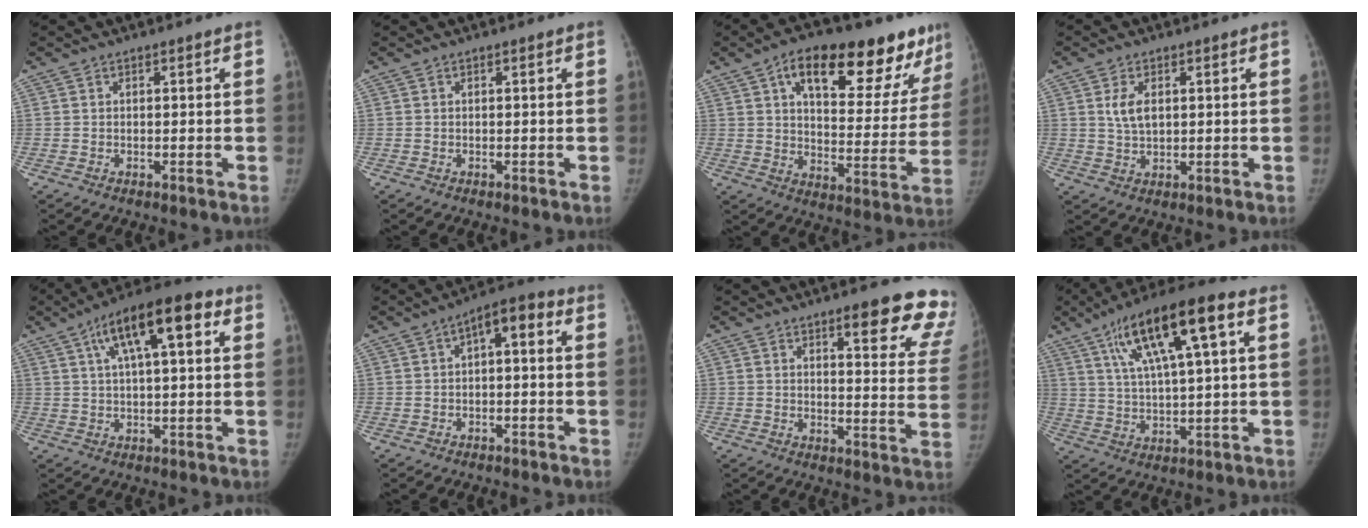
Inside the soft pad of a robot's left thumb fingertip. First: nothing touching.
{"total": 0.0}
{"total": 26.1, "force": [15.1, 11.0, 18.2], "torque": [-0.205, -0.023, 0.217]}
{"total": 4.6, "force": [1.3, 2.7, 3.5], "torque": [-0.060, -0.005, 0.027]}
{"total": 14.2, "force": [5.3, 5.0, 12.2], "torque": [-0.181, 0.020, 0.075]}
{"total": 6.0, "force": [0.6, 2.7, 5.3], "torque": [-0.059, 0.033, -0.004]}
{"total": 16.7, "force": [11.9, 4.5, 10.8], "torque": [-0.088, -0.059, 0.131]}
{"total": 17.3, "force": [6.7, 4.2, 15.3], "torque": [-0.263, 0.008, 0.113]}